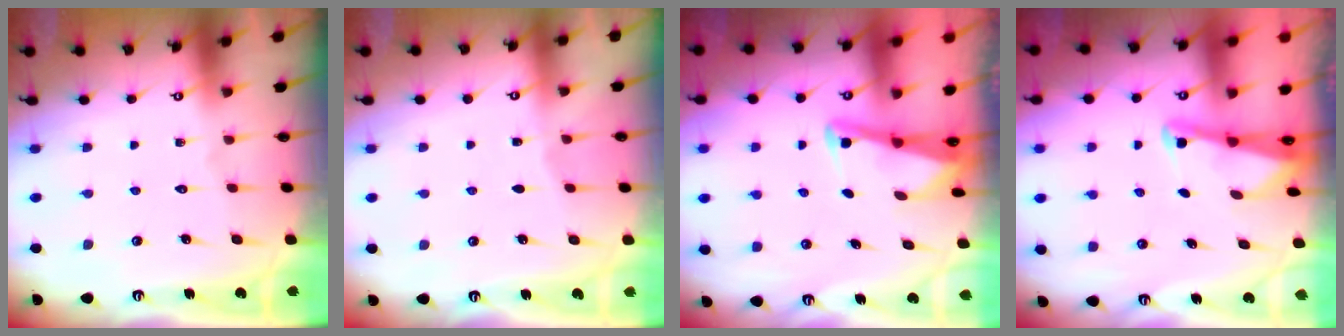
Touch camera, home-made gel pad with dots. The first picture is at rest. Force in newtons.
{"total": 1.5, "press": 1.4, "slide": 0.2}
{"total": 3.0, "press": 2.9, "slide": 0.6}
{"total": 2.3, "press": 2.2, "slide": 0.3}